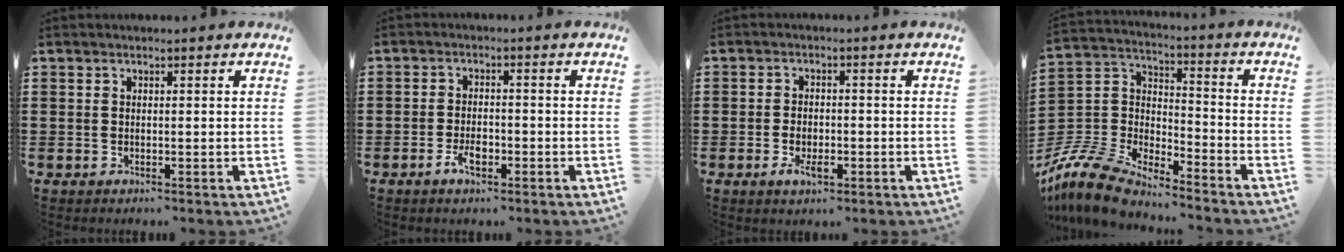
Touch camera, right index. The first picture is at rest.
{"total": 3.1, "force": [-1.6, 1.4, 2.3], "torque": [-0.048, 0.000, -0.030]}
{"total": 3.0, "force": [-1.0, 1.6, 2.3], "torque": [-0.045, 0.001, -0.018]}
{"total": 9.7, "force": [-9.1, 2.1, 2.8], "torque": [-0.093, 0.000, -0.191]}